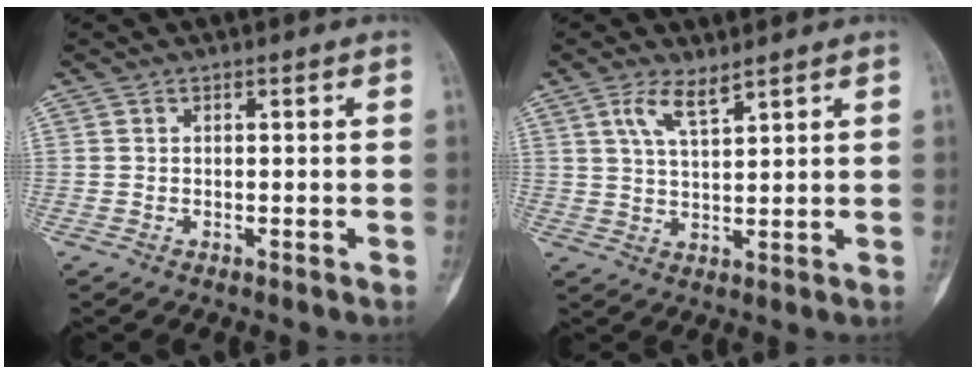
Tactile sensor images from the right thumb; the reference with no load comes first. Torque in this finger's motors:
{"motor_torque": [-0.11, 0.19, 0.18, -0.06, 0.13]}